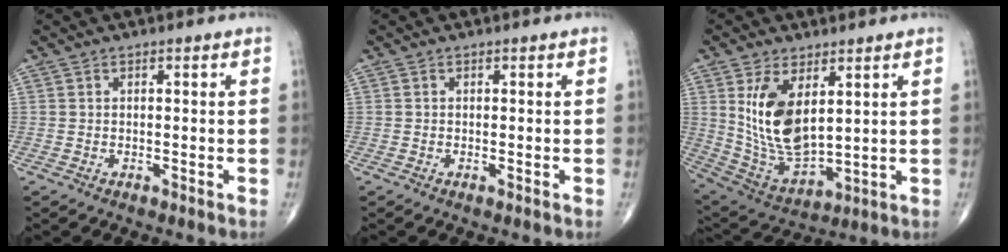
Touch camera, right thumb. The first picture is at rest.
{"total": 0.0}
{"total": 14.3, "force": [4.0, 7.3, 11.6], "torque": [-0.207, -0.022, 0.100]}